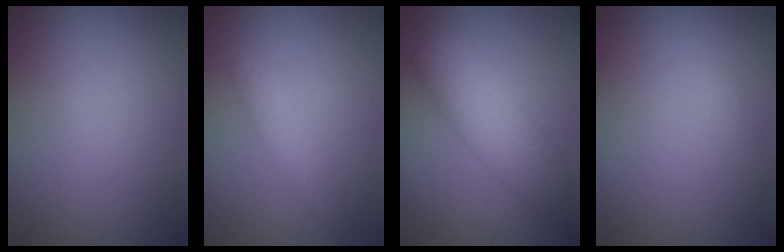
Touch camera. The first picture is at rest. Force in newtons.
{"total": 2.1, "press": 2.1, "slide": 0.2}
{"total": 6.4, "press": 6.4, "slide": 0.3}
{"total": 1.4, "press": 1.4, "slide": 0.0}